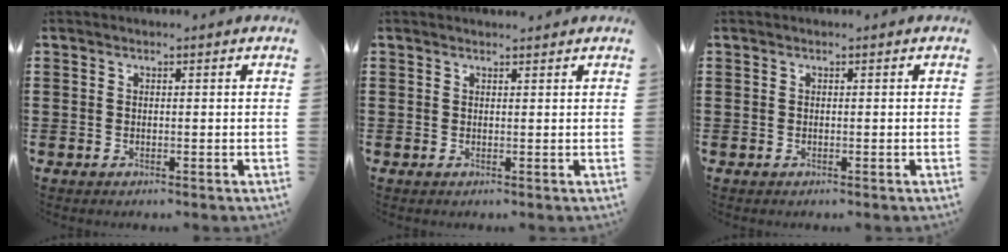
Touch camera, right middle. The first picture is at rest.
{"total": 0.7, "force": [0.6, 0.1, 0.0], "torque": [0.005, -0.003, 0.011]}
{"total": 0.0}